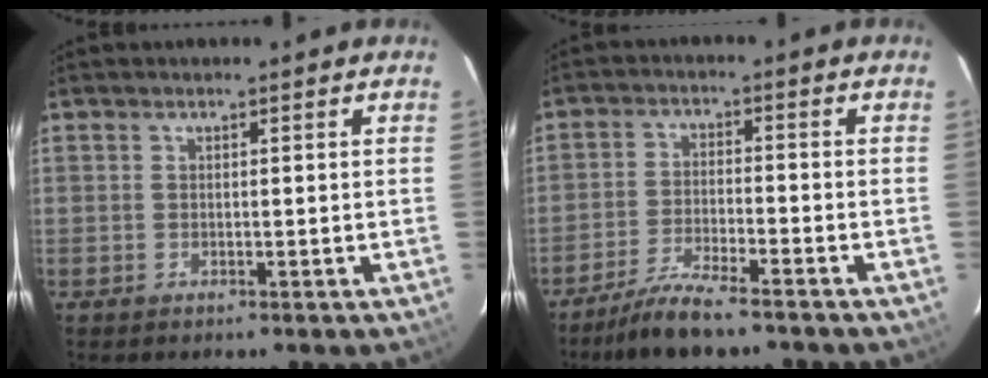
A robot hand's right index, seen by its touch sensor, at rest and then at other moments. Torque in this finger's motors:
{"motor_torque": [0.92, -0.87, 0.27, 0.07]}